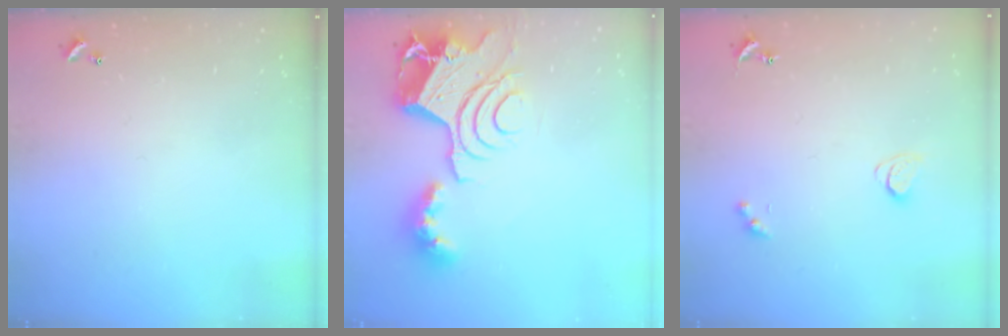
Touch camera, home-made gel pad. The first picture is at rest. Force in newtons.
{"total": 14.6, "press": 14.5, "slide": 1.8}
{"total": 2.1, "press": 2.1, "slide": 0.4}